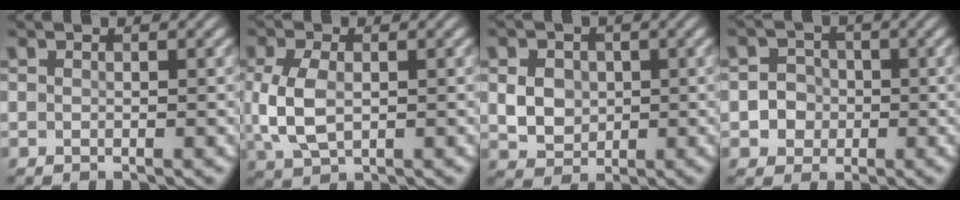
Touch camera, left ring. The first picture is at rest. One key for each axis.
{"total": 4.5, "fx": 0.0, "fy": 2.8, "fz": 3.6, "tx": -0.090, "ty": -0.001, "tz": 0.004}
{"total": 3.4, "fx": 0.3, "fy": 2.8, "fz": 1.8, "tx": -0.038, "ty": -0.004, "tz": 0.005}
{"total": 3.0, "fx": -0.4, "fy": 2.8, "fz": 0.9, "tx": 0.008, "ty": 0.003, "tz": -0.024}